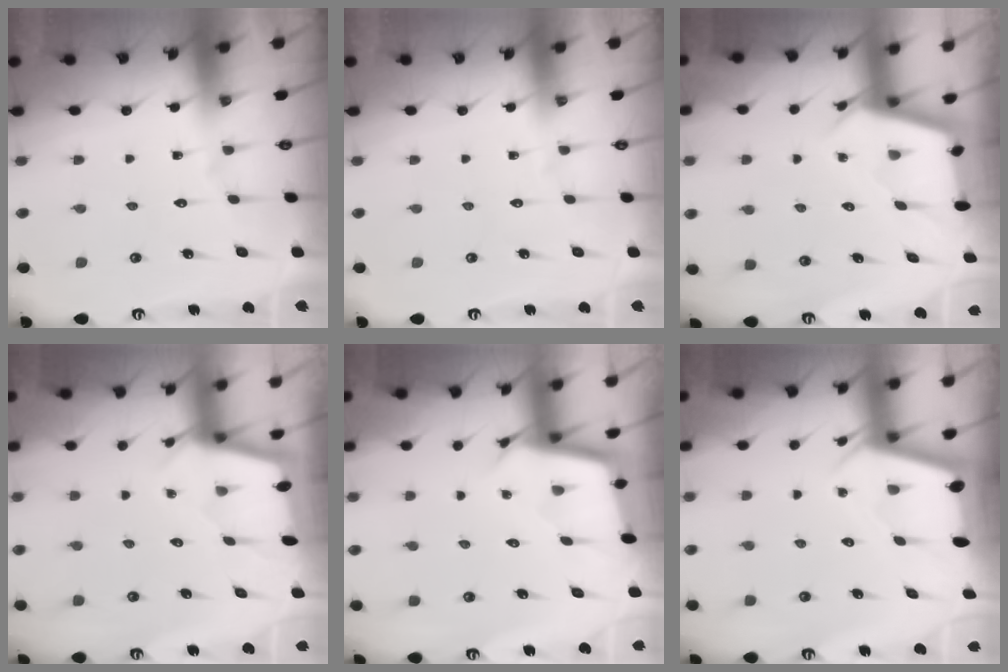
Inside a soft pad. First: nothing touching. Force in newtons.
{"total": 0.0}
{"total": 2.9, "press": 2.9, "slide": 0.3}
{"total": 2.2, "press": 2.2, "slide": 0.3}
{"total": 4.4, "press": 4.3, "slide": 0.3}
{"total": 2.5, "press": 2.5, "slide": 0.3}